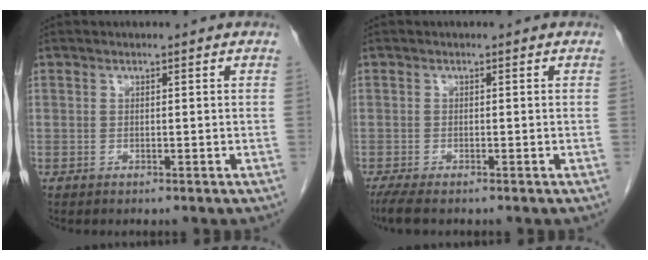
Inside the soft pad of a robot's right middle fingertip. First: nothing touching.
{"total": 3.8, "force": [-3.1, 0.7, 2.2], "torque": [-0.044, -0.013, -0.049]}